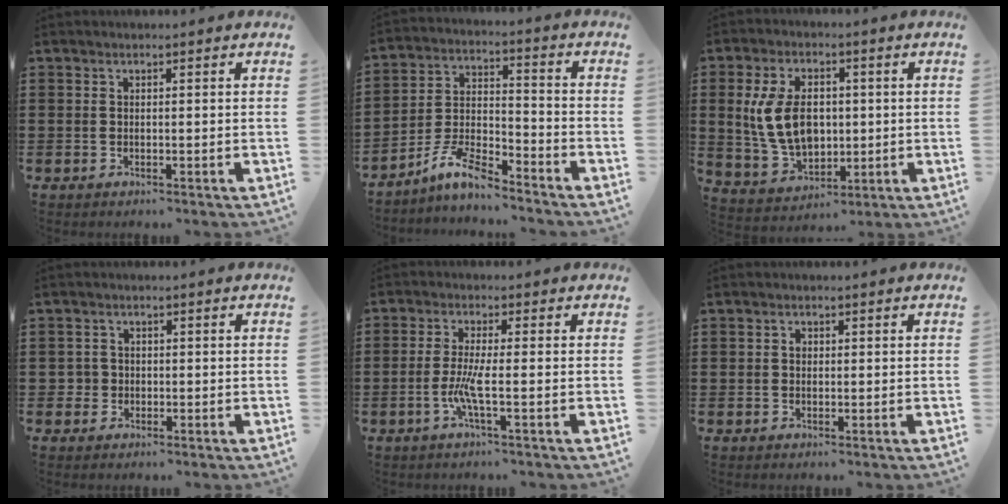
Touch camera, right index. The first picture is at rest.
{"total": 7.7, "force": [-6.6, 1.4, 3.8], "torque": [-0.094, 0.004, -0.132]}
{"total": 10.0, "force": [0.8, 6.5, 7.5], "torque": [-0.175, 0.013, 0.013]}
{"total": 1.8, "force": [-0.4, 1.7, 0.3], "torque": [-0.012, 0.005, -0.011]}
{"total": 4.6, "force": [-1.5, 0.1, 4.4], "torque": [-0.105, -0.015, -0.038]}
{"total": 0.9, "force": [0.2, 0.7, 0.5], "torque": [-0.011, 0.003, 0.003]}